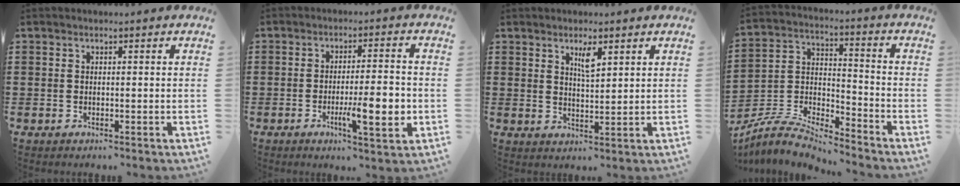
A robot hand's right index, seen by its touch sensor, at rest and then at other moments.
{"total": 8.9, "force": [-2.2, 2.0, 8.4], "torque": [-0.116, -0.006, -0.033]}
{"total": 3.2, "force": [1.8, 0.8, 2.5], "torque": [-0.046, 0.000, 0.029]}
{"total": 7.1, "force": [-6.8, 0.9, 2.0], "torque": [-0.050, -0.001, -0.136]}